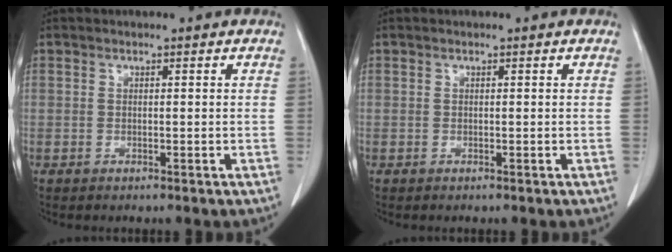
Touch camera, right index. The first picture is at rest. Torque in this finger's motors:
{"motor_torque": [0.00, 0.00, 0.00, 0.00]}